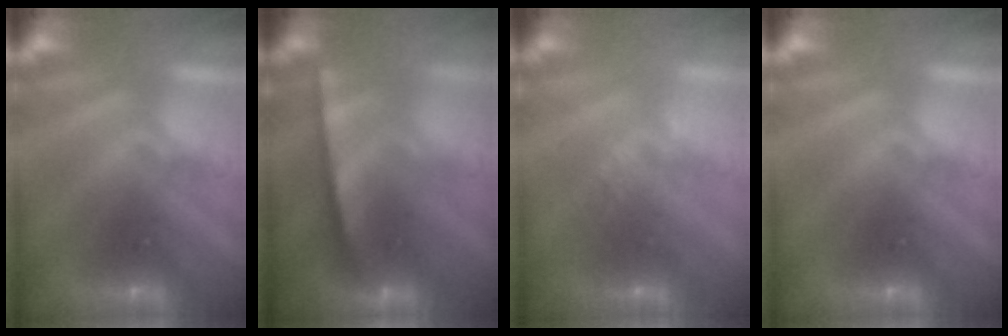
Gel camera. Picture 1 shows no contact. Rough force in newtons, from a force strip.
{"total": 6.3}
{"total": 2.2}
{"total": 0.0}